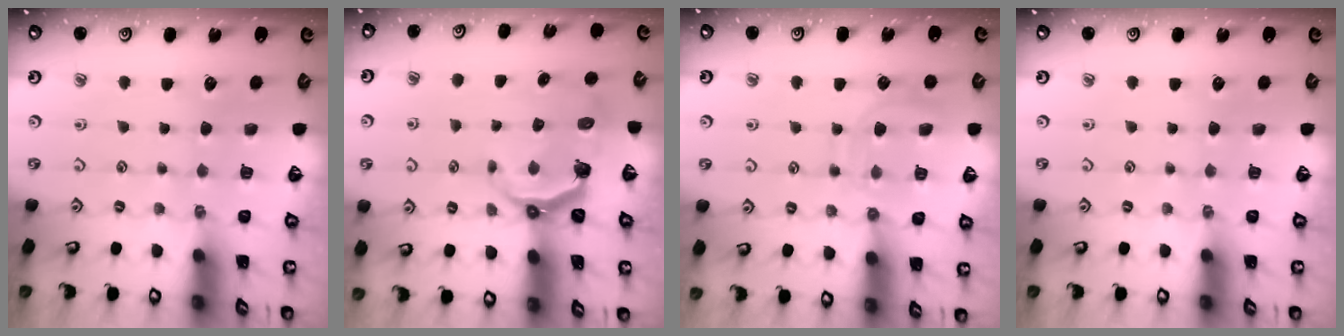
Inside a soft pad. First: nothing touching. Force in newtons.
{"total": 4.9, "press": 3.2, "slide": 3.7}
{"total": 11.3, "press": 11.2, "slide": 0.9}
{"total": 0.0}